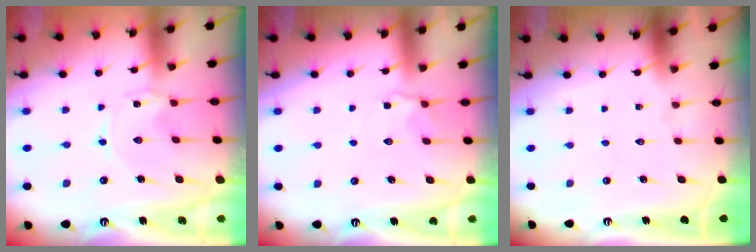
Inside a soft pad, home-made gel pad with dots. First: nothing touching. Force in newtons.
{"total": 3.1, "press": 2.7, "slide": 1.4}
{"total": 0.0}